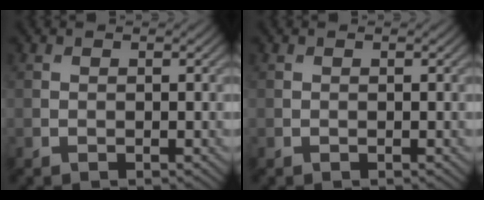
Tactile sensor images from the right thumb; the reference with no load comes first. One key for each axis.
{"total": 0.0}